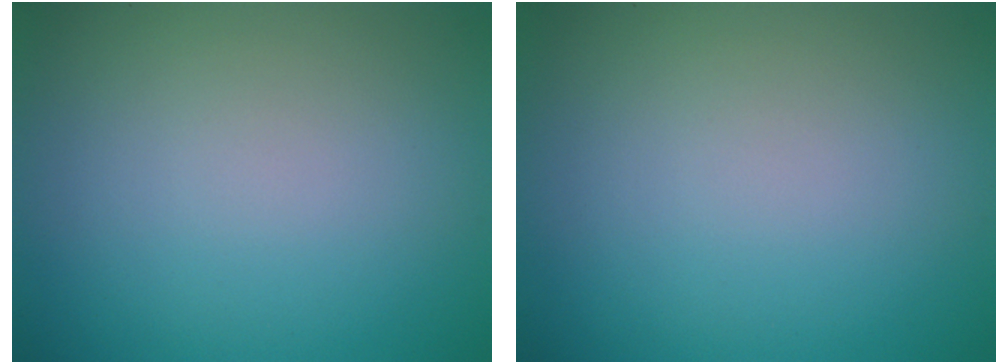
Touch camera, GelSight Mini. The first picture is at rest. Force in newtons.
{"total": 0.0}